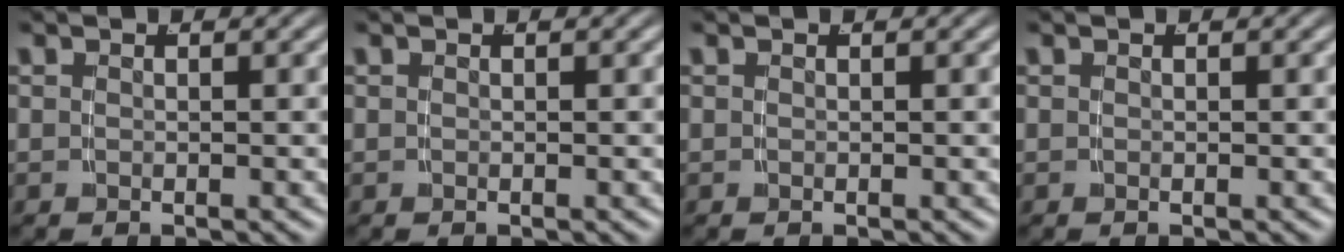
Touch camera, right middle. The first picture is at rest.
{"total": 0.0}
{"total": 0.0}
{"total": 0.0}